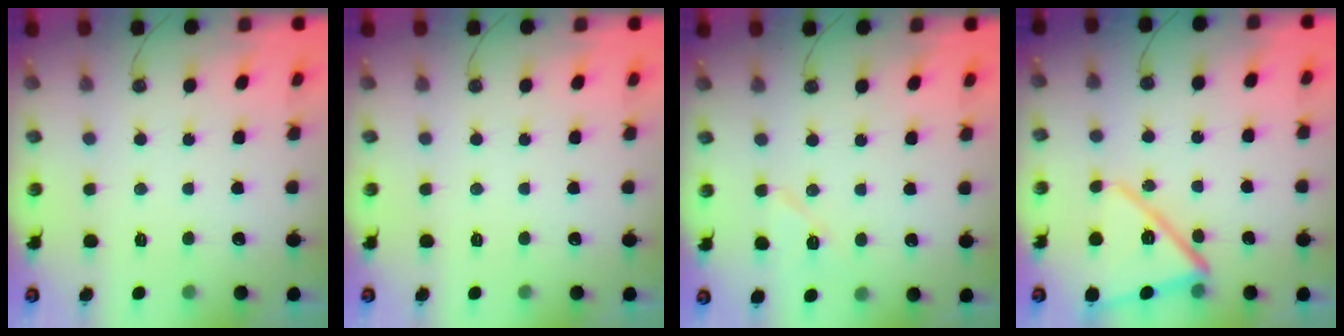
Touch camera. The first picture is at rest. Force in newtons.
{"total": 0.0}
{"total": 7.2, "press": 7.0, "slide": 1.8}
{"total": 15.2, "press": 15.1, "slide": 1.9}